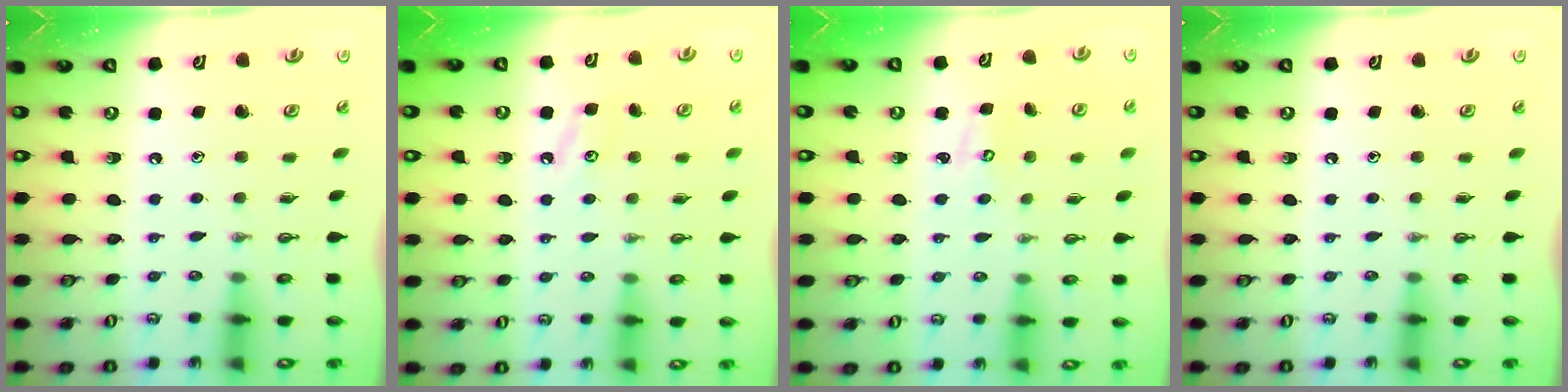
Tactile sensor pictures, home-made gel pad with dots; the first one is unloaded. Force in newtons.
{"total": 4.3, "press": 4.3, "slide": 0.6}
{"total": 3.2, "press": 3.2, "slide": 0.2}
{"total": 0.0}